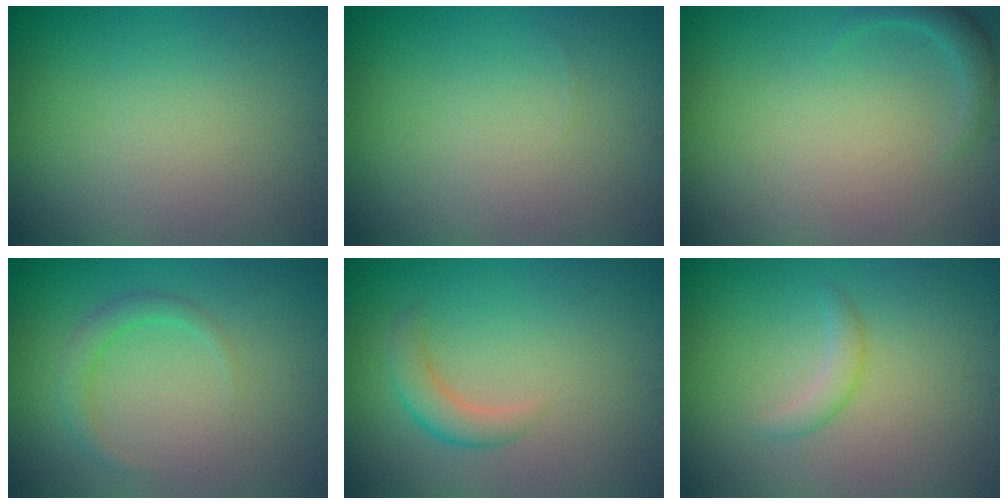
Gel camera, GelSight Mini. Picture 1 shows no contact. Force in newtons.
{"total": 0.0}
{"total": 1.5, "press": 1.5, "slide": 0.0}
{"total": 1.7, "press": 1.7, "slide": 0.1}
{"total": 2.1, "press": 2.1, "slide": 0.1}
{"total": 1.4, "press": 1.4, "slide": 0.0}